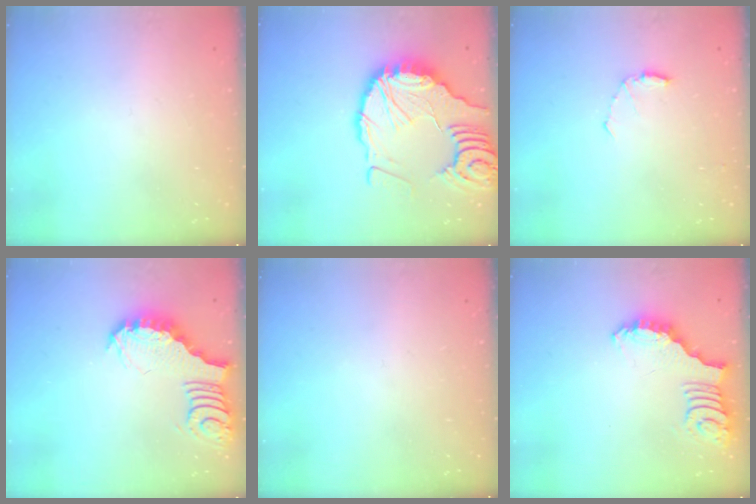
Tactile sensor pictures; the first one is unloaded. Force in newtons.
{"total": 15.8, "press": 15.7, "slide": 2.0}
{"total": 6.3, "press": 6.2, "slide": 0.5}
{"total": 3.9, "press": 3.9, "slide": 0.6}
{"total": 0.0}
{"total": 2.6, "press": 2.5, "slide": 0.5}